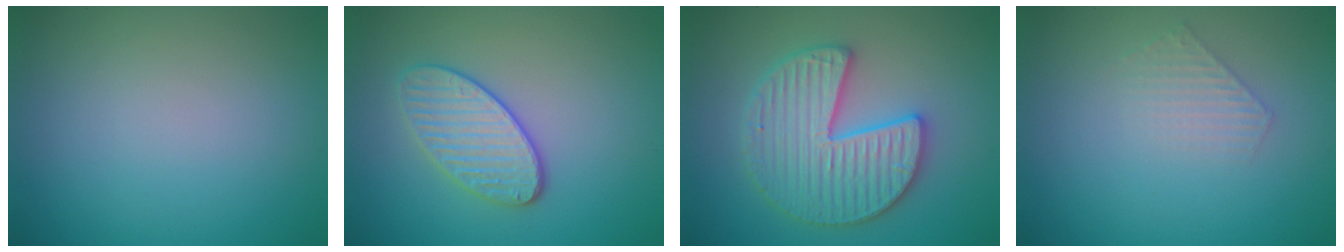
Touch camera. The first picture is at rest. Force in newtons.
{"total": 3.4, "press": 3.2, "slide": 1.2}
{"total": 6.0, "press": 6.0, "slide": 0.9}
{"total": 1.5, "press": 1.5, "slide": 0.3}